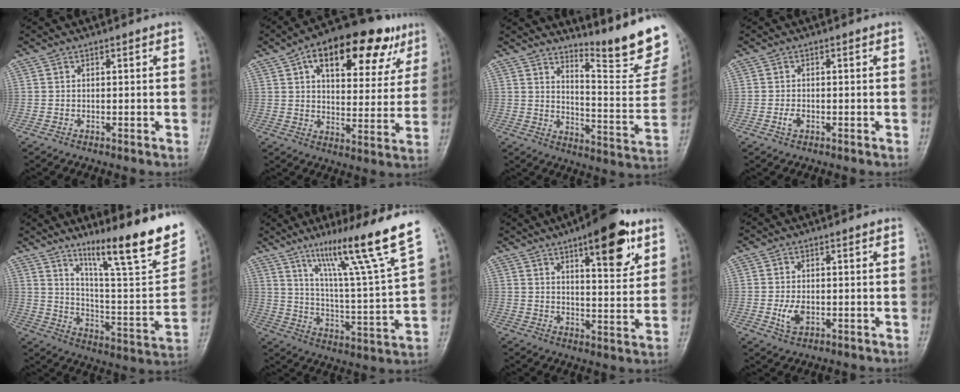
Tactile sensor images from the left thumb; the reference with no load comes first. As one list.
[{"total": 21.8, "force": [10.9, 10.5, 15.7], "torque": [-0.190, -0.001, 0.160]}, {"total": 17.3, "force": [13.8, 2.6, 10.1], "torque": [-0.112, -0.136, 0.190]}, {"total": 1.7, "force": [-0.7, 1.0, 1.2], "torque": [-0.023, 0.003, -0.013]}, {"total": 22.7, "force": [15.1, 3.4, 16.7], "torque": [-0.216, -0.073, 0.245]}, {"total": 19.6, "force": [12.4, -0.2, 15.1], "torque": [-0.217, -0.061, 0.197]}, {"total": 14.1, "force": [7.7, 4.7, 10.9], "torque": [-0.123, -0.036, 0.107]}, {"total": 3.9, "force": [-0.8, 2.4, 3.0], "torque": [-0.055, -0.004, -0.010]}]